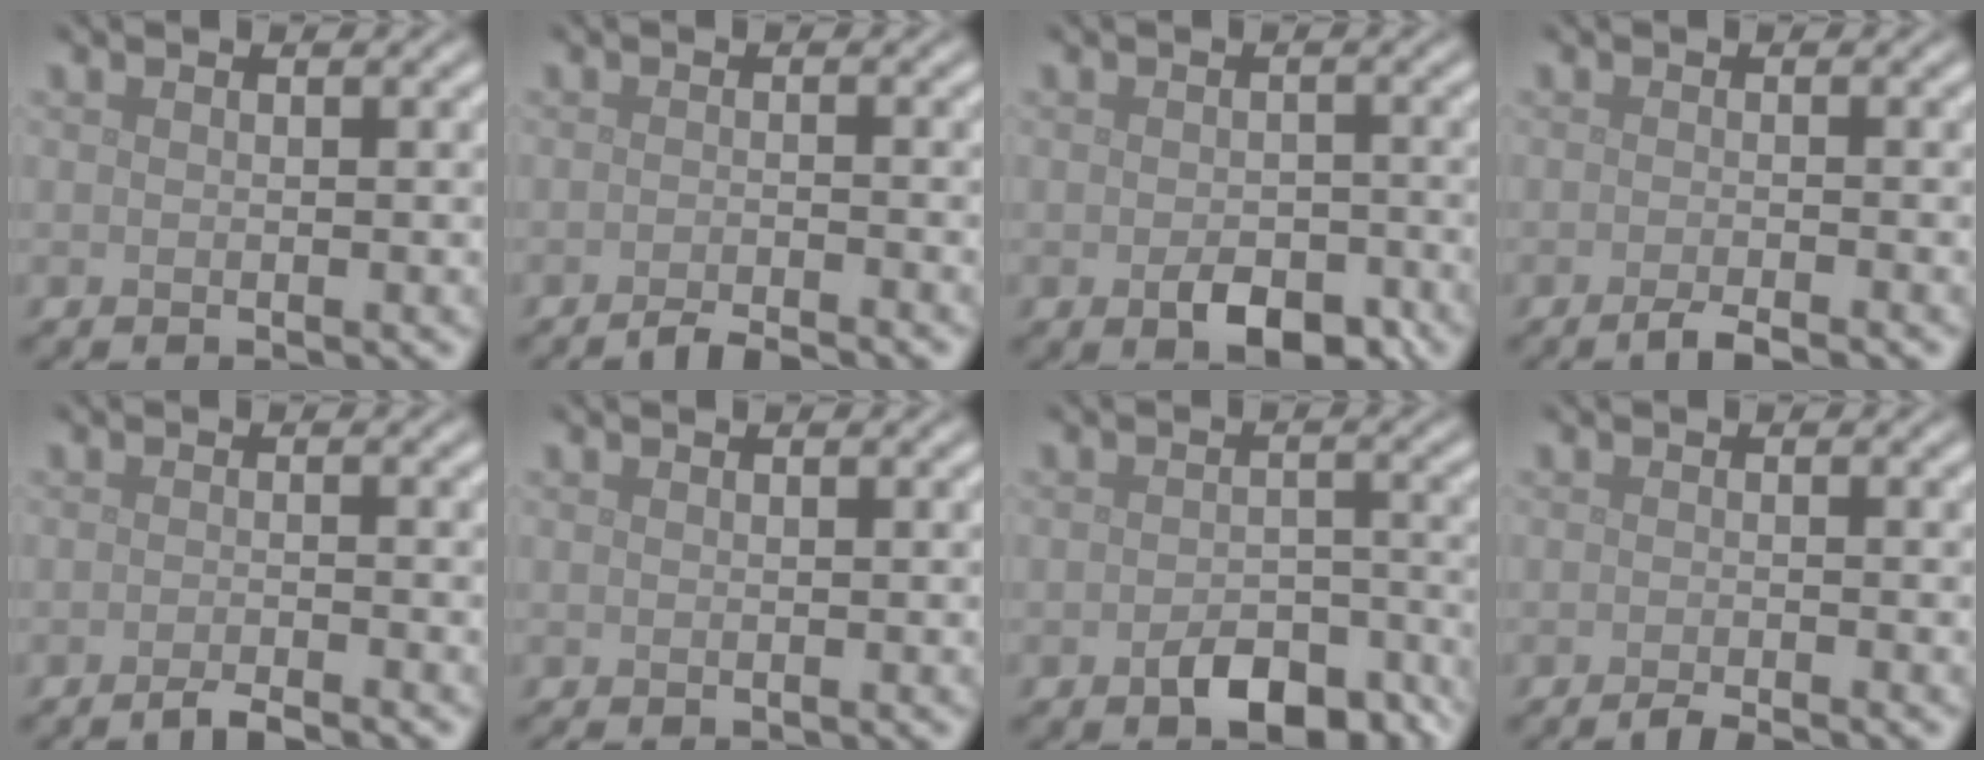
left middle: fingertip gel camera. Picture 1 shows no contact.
{"total": 2.0, "force": [-1.7, 0.2, 1.0], "torque": [-0.009, -0.002, -0.034]}
{"total": 3.5, "force": [-1.4, 2.1, 2.4], "torque": [-0.040, -0.009, -0.021]}
{"total": 2.0, "force": [-1.4, 0.3, 1.4], "torque": [-0.017, -0.005, -0.030]}
{"total": 1.8, "force": [-1.5, 0.2, 1.1], "torque": [-0.013, -0.004, -0.032]}
{"total": 0.0}
{"total": 4.7, "force": [-2.6, 2.7, 2.9], "torque": [-0.049, -0.005, -0.040]}
{"total": 1.5, "force": [-1.2, 0.2, 0.9], "torque": [-0.008, -0.004, -0.025]}